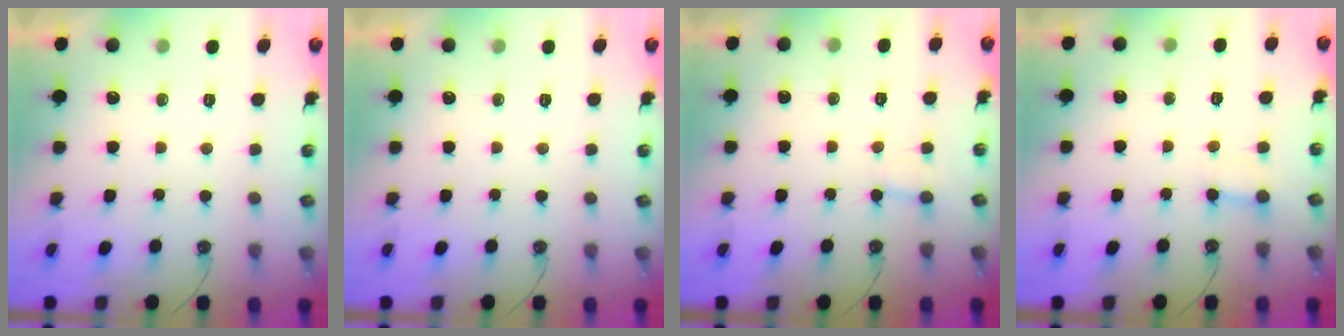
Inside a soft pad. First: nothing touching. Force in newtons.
{"total": 0.0}
{"total": 3.6, "press": 3.5, "slide": 0.3}
{"total": 2.4, "press": 2.4, "slide": 0.2}